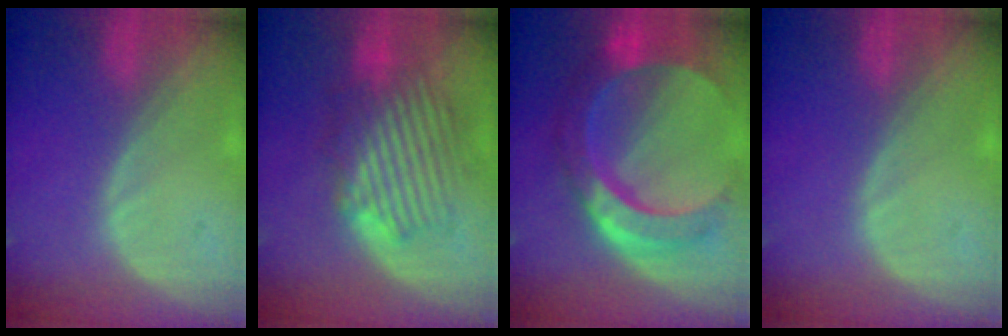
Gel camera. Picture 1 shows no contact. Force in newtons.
{"total": 8.4, "press": 8.1, "slide": 2.2}
{"total": 11.0, "press": 11.0, "slide": 1.1}
{"total": 0.0}